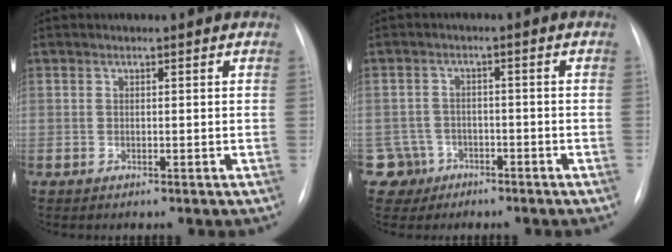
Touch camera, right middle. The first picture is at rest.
{"total": 5.1, "force": [-2.8, 4.3, -0.6], "torque": [0.011, 0.013, -0.044]}